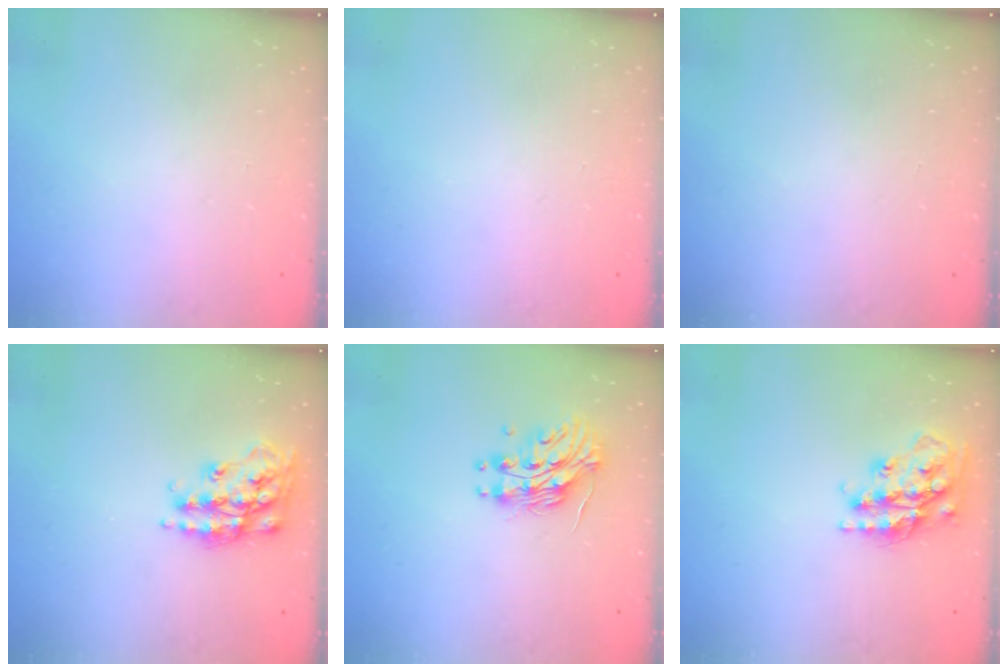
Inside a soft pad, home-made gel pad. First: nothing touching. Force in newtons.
{"total": 0.6, "press": 0.0, "slide": 0.6}
{"total": 0.0}
{"total": 17.4, "press": 17.3, "slide": 1.2}
{"total": 13.2, "press": 13.2, "slide": 0.8}
{"total": 18.7, "press": 18.6, "slide": 1.5}